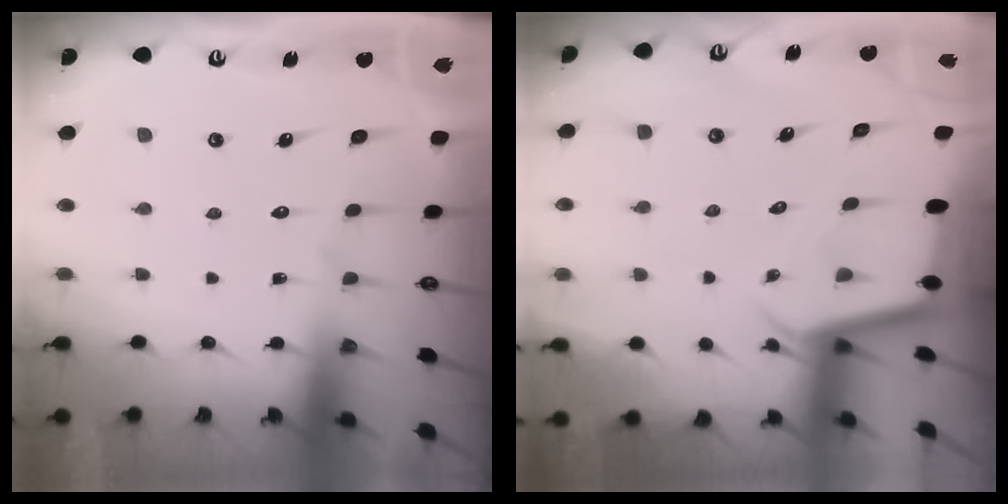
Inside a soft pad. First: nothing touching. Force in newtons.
{"total": 2.4, "press": 2.4, "slide": 0.1}